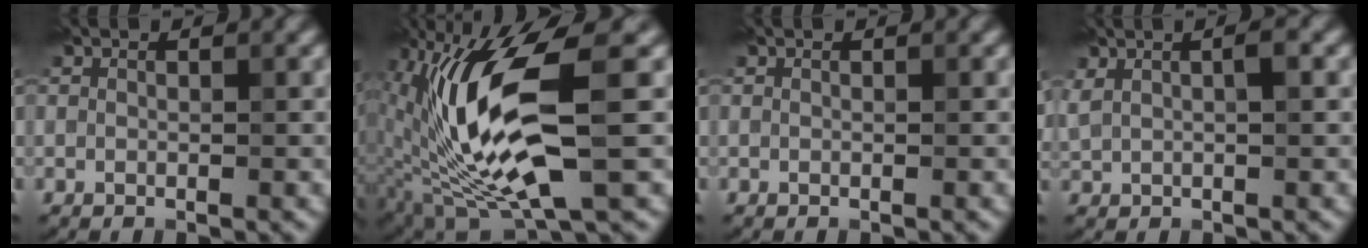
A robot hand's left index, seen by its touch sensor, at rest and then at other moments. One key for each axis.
{"total": 12.9, "fx": -0.5, "fy": 4.2, "fz": 12.2, "tx": -0.247, "ty": -0.005, "tz": -0.013}
{"total": 0.0}
{"total": 2.3, "fx": 0.9, "fy": 0.6, "fz": 2.0, "tx": -0.038, "ty": 0.006, "tz": 0.021}